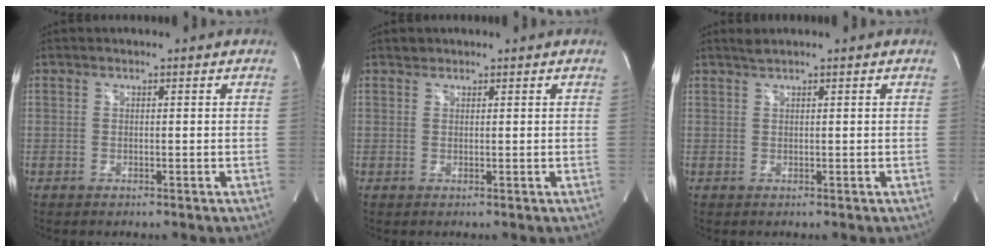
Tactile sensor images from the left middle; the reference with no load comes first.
{"total": 0.8, "force": [0.7, 0.3, -0.1], "torque": [-0.001, 0.001, 0.010]}
{"total": 1.0, "force": [0.9, -0.3, 0.4], "torque": [-0.014, 0.005, 0.024]}